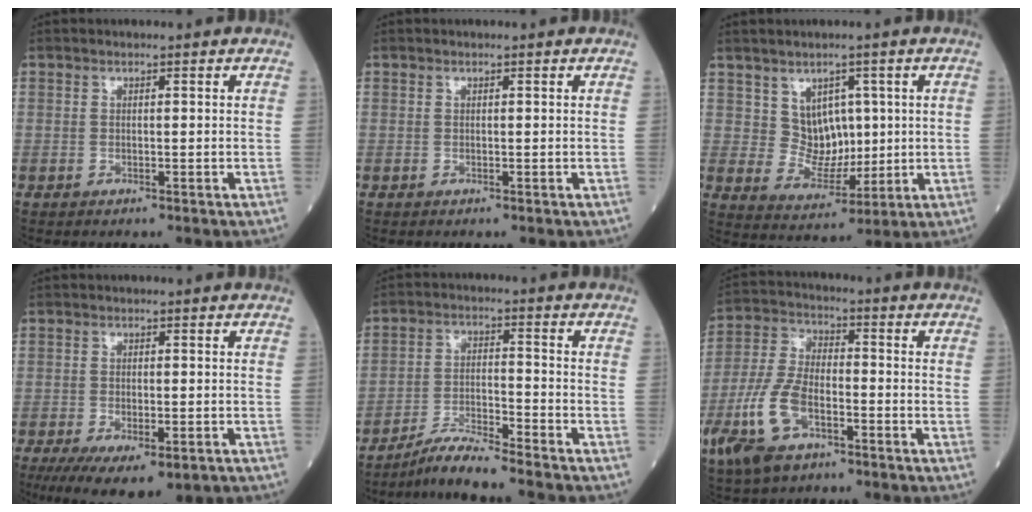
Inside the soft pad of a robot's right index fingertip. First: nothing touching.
{"total": 0.0}
{"total": 6.3, "force": [2.0, 5.2, 2.9], "torque": [-0.042, 0.008, 0.046]}
{"total": 11.5, "force": [-6.8, 4.4, 8.1], "torque": [-0.133, -0.021, -0.099]}
{"total": 7.1, "force": [-6.5, -0.8, 2.7], "torque": [-0.051, -0.015, -0.122]}
{"total": 12.2, "force": [-5.2, 5.7, 9.4], "torque": [-0.219, -0.002, -0.098]}